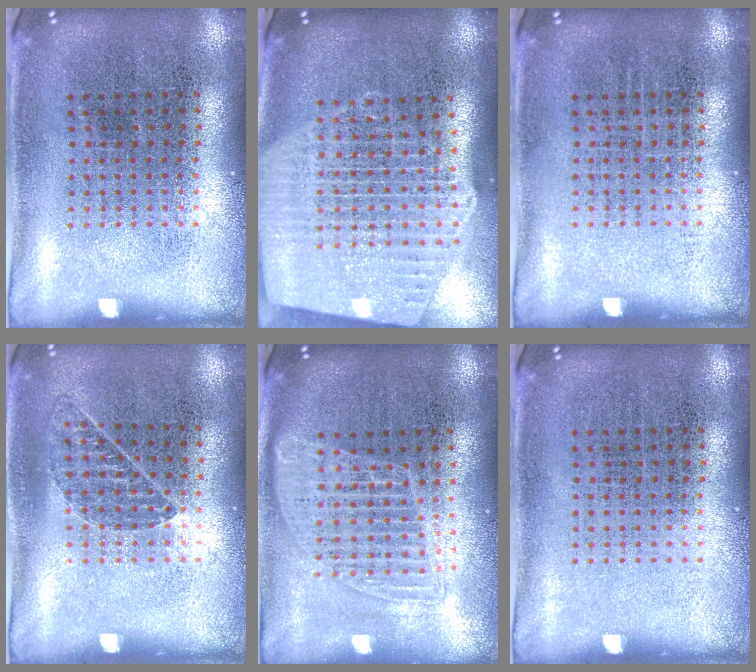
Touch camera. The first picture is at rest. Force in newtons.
{"total": 2.7, "press": 2.3, "slide": 1.4}
{"total": 0.0}
{"total": 0.8, "press": 0.7, "slide": 0.3}
{"total": 1.5, "press": 1.3, "slide": 0.6}
{"total": 0.0}